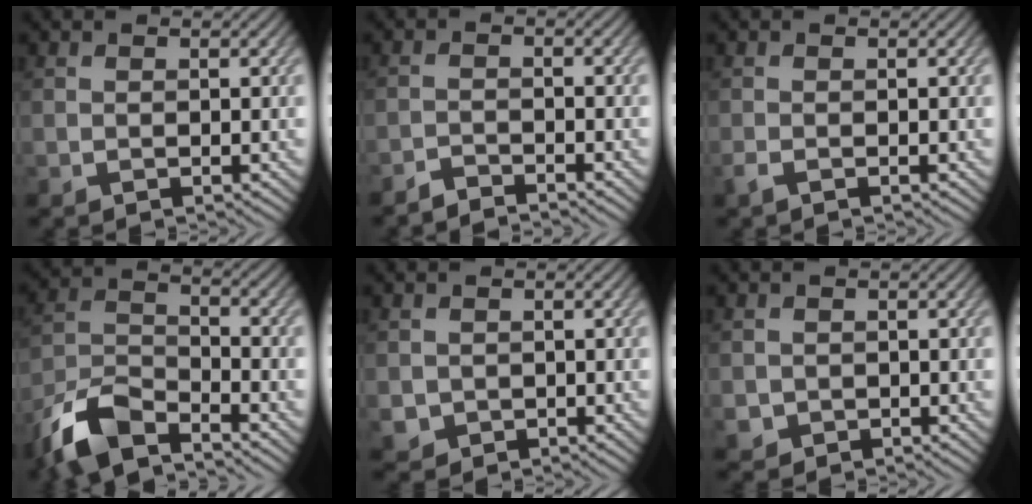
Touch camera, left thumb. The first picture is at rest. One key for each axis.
{"total": 2.2, "fx": -2.2, "fy": 0.1, "fz": 0.5, "tx": -0.005, "ty": 0.002, "tz": -0.047}
{"total": 0.9, "fx": -0.6, "fy": 0.1, "fz": 0.7, "tx": -0.017, "ty": -0.001, "tz": -0.015}
{"total": 9.8, "fx": -7.6, "fy": 3.2, "fz": 5.3, "tx": -0.108, "ty": -0.008, "tz": -0.166}
{"total": 1.9, "fx": -0.1, "fy": 1.8, "fz": 0.3, "tx": -0.016, "ty": -0.013, "tz": -0.001}
{"total": 1.6, "fx": -0.3, "fy": 1.5, "fz": 0.2, "tx": -0.008, "ty": -0.011, "tz": -0.007}